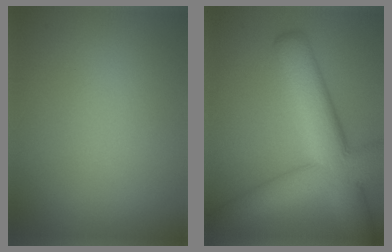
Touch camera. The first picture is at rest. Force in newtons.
{"total": 10.3, "press": 10.3, "slide": 0.5}